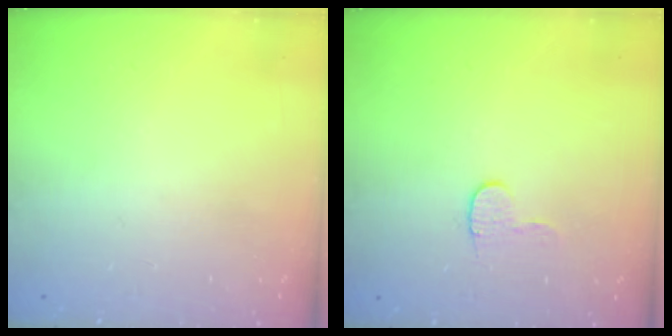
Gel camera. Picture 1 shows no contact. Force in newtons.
{"total": 5.7, "press": 5.7, "slide": 0.5}